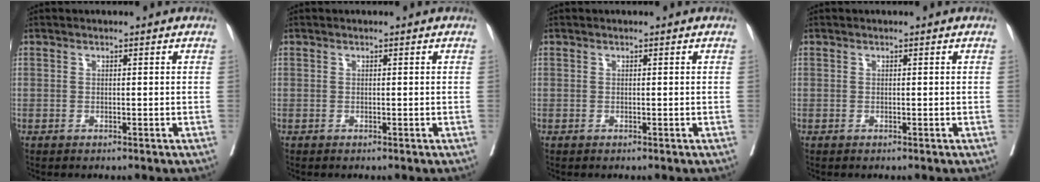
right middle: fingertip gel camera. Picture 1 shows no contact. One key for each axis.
{"total": 0.0}
{"total": 0.0}
{"total": 0.0}